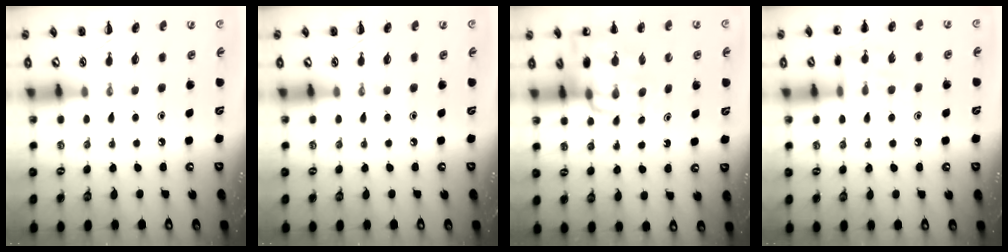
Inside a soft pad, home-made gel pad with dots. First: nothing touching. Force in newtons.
{"total": 0.0}
{"total": 12.9, "press": 12.5, "slide": 3.4}
{"total": 10.1, "press": 10.1, "slide": 0.6}